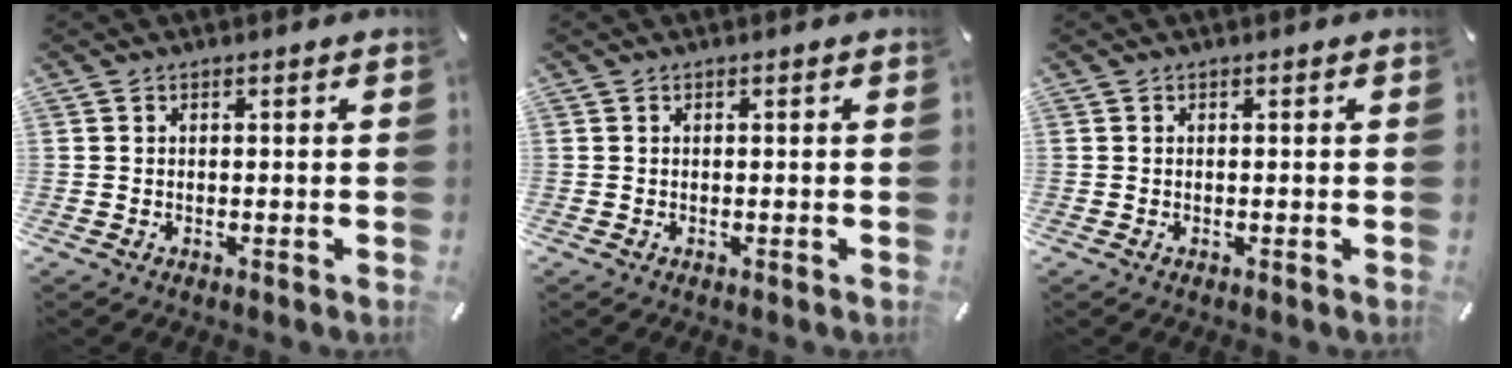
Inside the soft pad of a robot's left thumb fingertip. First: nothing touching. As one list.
[{"total": 0.0}, {"total": 0.0}]